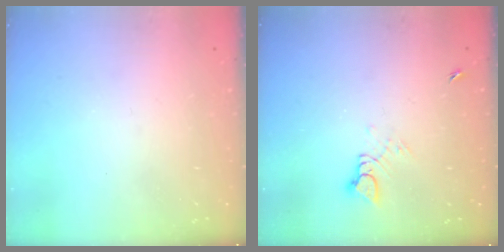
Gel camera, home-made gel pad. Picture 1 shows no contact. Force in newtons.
{"total": 3.4, "press": 3.4, "slide": 0.3}